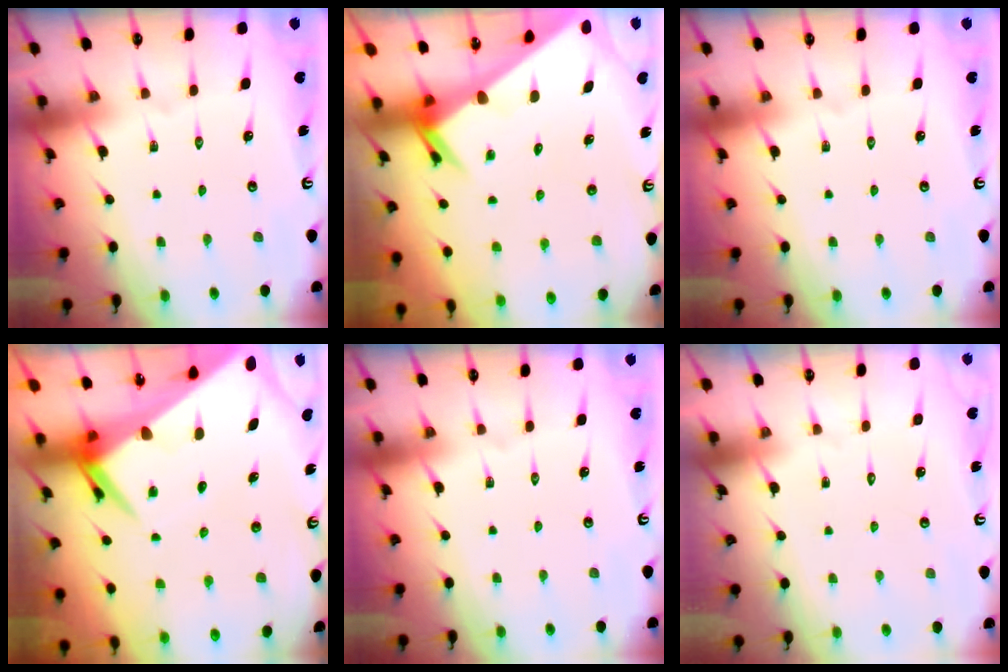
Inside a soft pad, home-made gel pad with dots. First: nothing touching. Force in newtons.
{"total": 2.4, "press": 2.4, "slide": 0.1}
{"total": 0.0}
{"total": 9.3, "press": 9.3, "slide": 0.6}
{"total": 0.0}
{"total": 1.5, "press": 1.5, "slide": 0.0}